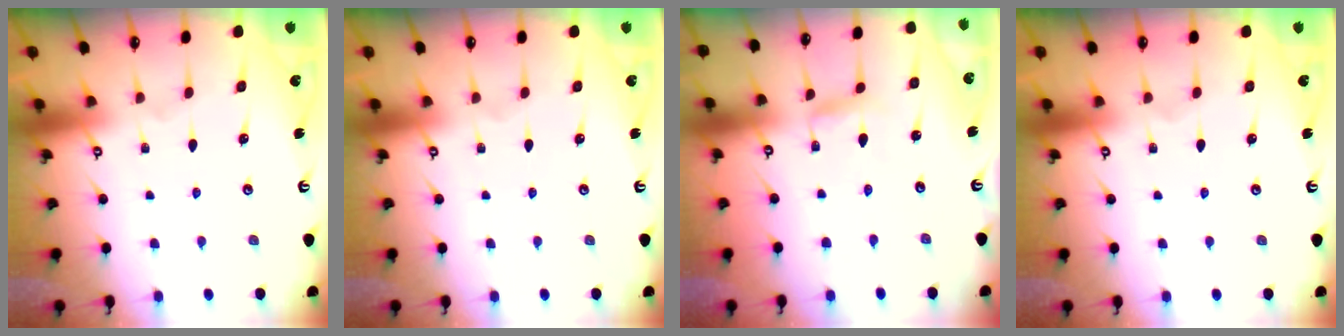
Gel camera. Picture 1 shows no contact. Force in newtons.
{"total": 0.0}
{"total": 2.1, "press": 2.1, "slide": 0.1}
{"total": 0.0}